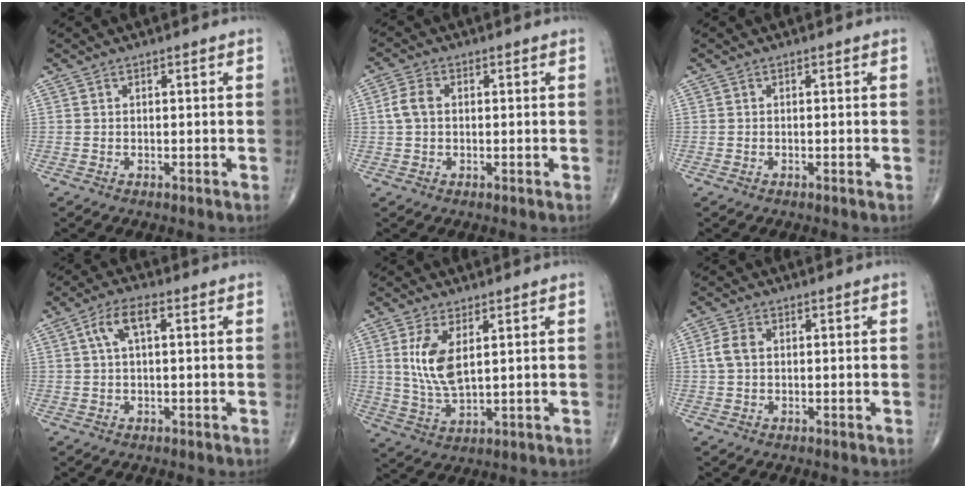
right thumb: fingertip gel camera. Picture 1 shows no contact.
{"total": 3.9, "force": [0.4, 2.7, 2.8], "torque": [-0.062, 0.010, 0.003]}
{"total": 0.0}
{"total": 5.5, "force": [1.6, 2.3, 4.8], "torque": [-0.100, 0.016, 0.027]}
{"total": 8.6, "force": [2.5, 3.8, 7.3], "torque": [-0.148, -0.016, 0.059]}
{"total": 3.5, "force": [0.4, 2.4, 2.6], "torque": [-0.062, 0.008, 0.006]}